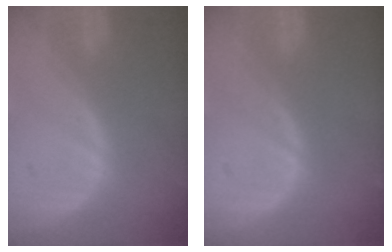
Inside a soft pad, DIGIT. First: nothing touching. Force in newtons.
{"total": 0.0}